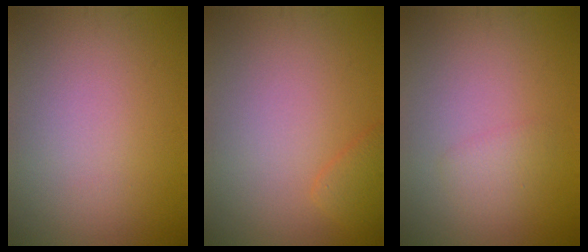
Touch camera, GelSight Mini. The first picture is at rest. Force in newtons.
{"total": 1.6, "press": 1.6, "slide": 0.2}
{"total": 1.3, "press": 1.3, "slide": 0.1}